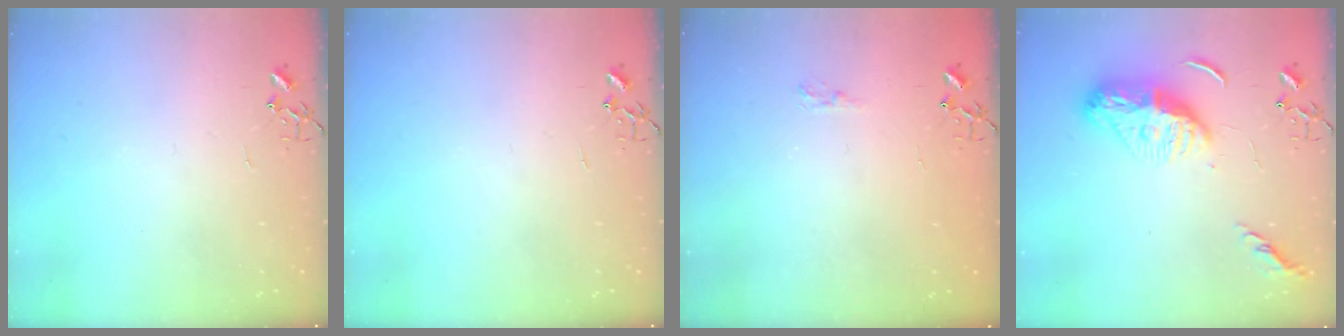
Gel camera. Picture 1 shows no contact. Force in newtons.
{"total": 0.0}
{"total": 5.1, "press": 5.1, "slide": 0.4}
{"total": 12.4, "press": 12.3, "slide": 0.8}